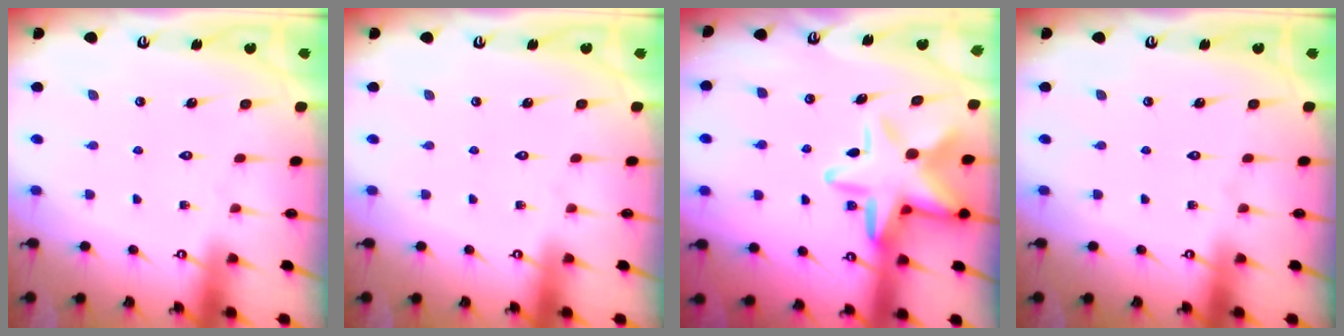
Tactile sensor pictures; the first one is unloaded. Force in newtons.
{"total": 0.0}
{"total": 14.0, "press": 13.7, "slide": 2.5}
{"total": 0.0}